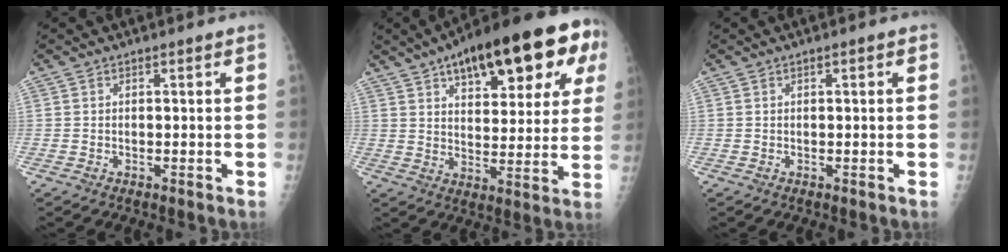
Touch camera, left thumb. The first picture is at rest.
{"total": 23.5, "force": [11.5, 9.3, 18.3], "torque": [-0.232, -0.002, 0.161]}
{"total": 0.9, "force": [0.3, 0.3, 0.8], "torque": [-0.014, 0.002, 0.003]}